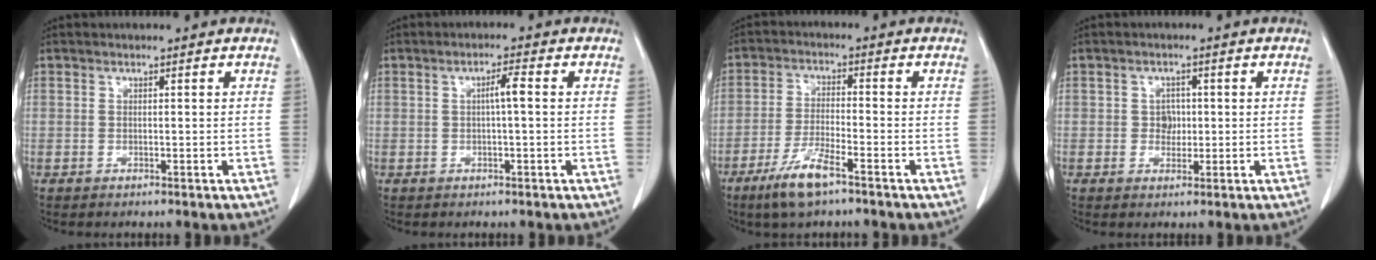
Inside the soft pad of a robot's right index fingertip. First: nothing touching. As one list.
[{"total": 2.5, "force": [0.2, 0.1, 2.5], "torque": [-0.043, 0.004, 0.003]}, {"total": 7.3, "force": [-4.8, 0.9, 5.4], "torque": [-0.114, -0.013, -0.089]}, {"total": 2.3, "force": [0.1, 1.9, 1.2], "torque": [-0.014, 0.004, 0.002]}]